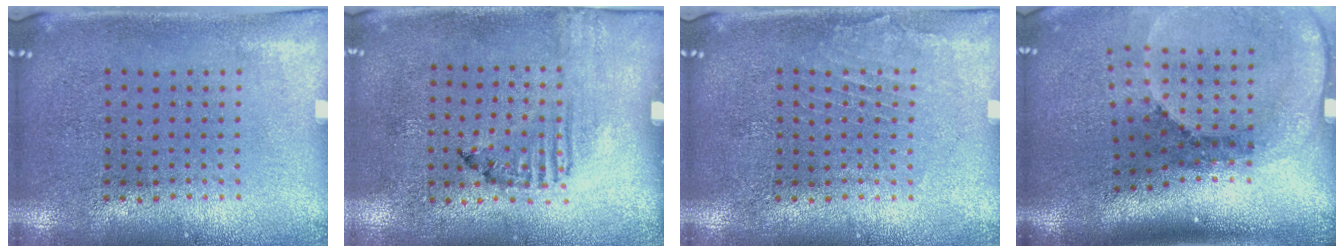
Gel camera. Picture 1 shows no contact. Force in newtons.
{"total": 1.8, "press": 1.0, "slide": 1.5}
{"total": 1.0, "press": 1.0, "slide": 0.1}
{"total": 2.7, "press": 1.9, "slide": 2.0}